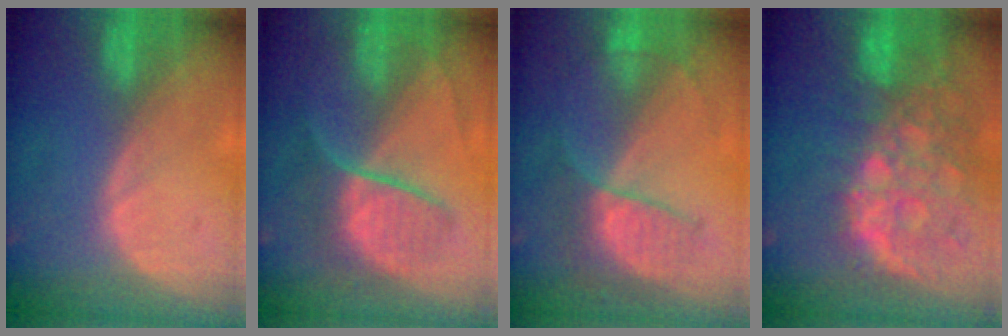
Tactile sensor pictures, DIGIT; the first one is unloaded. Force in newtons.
{"total": 7.0, "press": 6.9, "slide": 1.5}
{"total": 7.3, "press": 6.2, "slide": 3.9}
{"total": 13.2, "press": 10.8, "slide": 7.6}